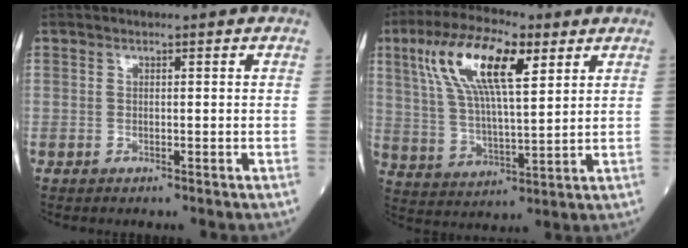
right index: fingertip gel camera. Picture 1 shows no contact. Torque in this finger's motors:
{"motor_torque": [1.53, 0.61, 0.80, 0.21]}